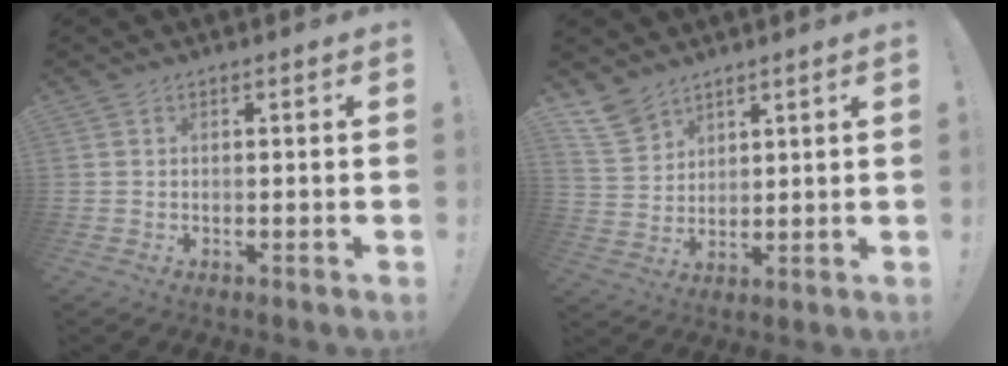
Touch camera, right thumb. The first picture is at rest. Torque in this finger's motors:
{"motor_torque": [0.03, -0.10, -1.10, -0.12, -0.28]}